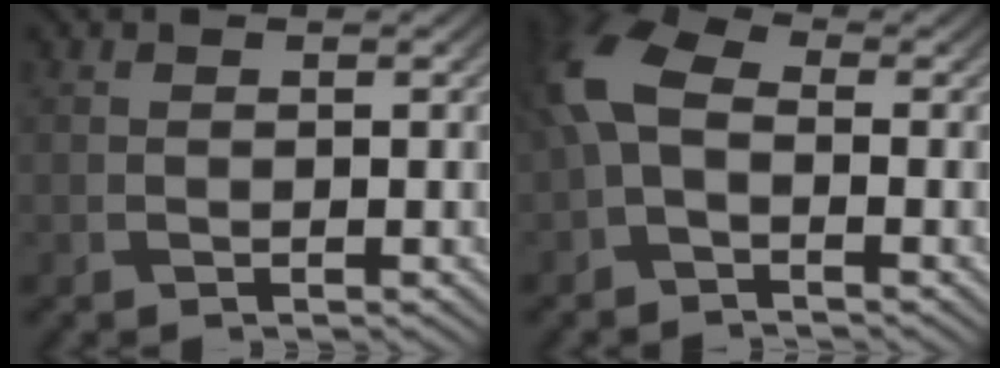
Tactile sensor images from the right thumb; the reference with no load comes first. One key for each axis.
{"total": 7.2, "fx": -1.2, "fy": 4.3, "fz": 5.7, "tx": -0.148, "ty": 0.010, "tz": -0.042}